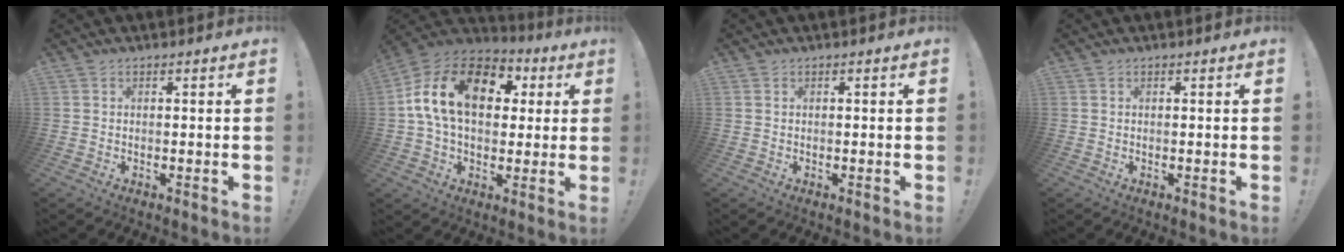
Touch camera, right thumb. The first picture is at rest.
{"total": 19.2, "force": [4.4, 12.4, 14.0], "torque": [-0.246, 0.009, 0.077]}
{"total": 0.0}
{"total": 0.0}